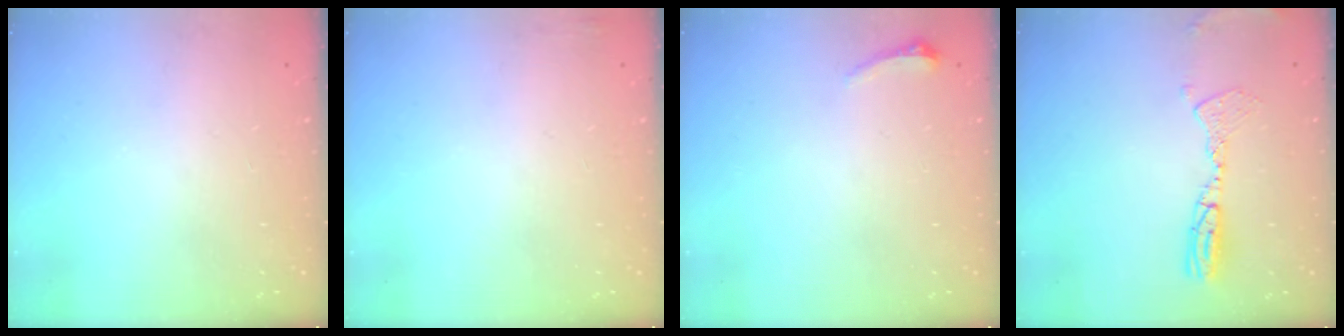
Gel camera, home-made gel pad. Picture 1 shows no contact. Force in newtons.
{"total": 3.9, "press": 3.6, "slide": 1.5}
{"total": 4.2, "press": 3.9, "slide": 1.7}
{"total": 10.0, "press": 9.7, "slide": 2.6}